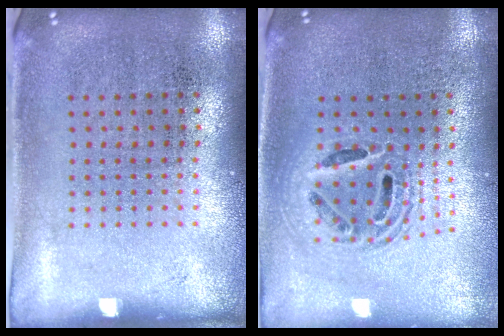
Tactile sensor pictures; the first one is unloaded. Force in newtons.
{"total": 1.8, "press": 1.5, "slide": 1.0}